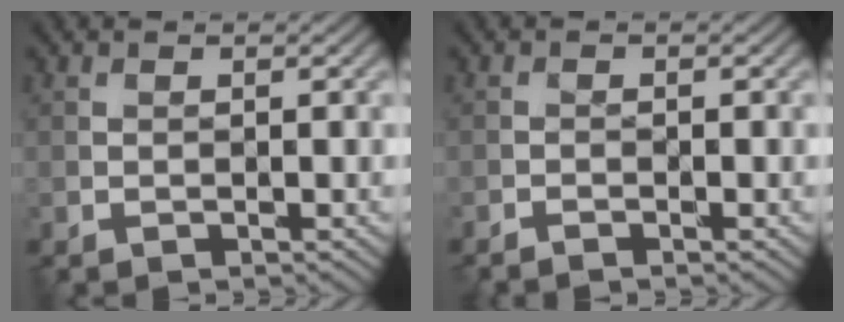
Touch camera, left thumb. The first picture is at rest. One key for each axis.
{"total": 0.9, "fx": -0.8, "fy": 0.0, "fz": 0.2, "tx": -0.004, "ty": -0.001, "tz": -0.020}